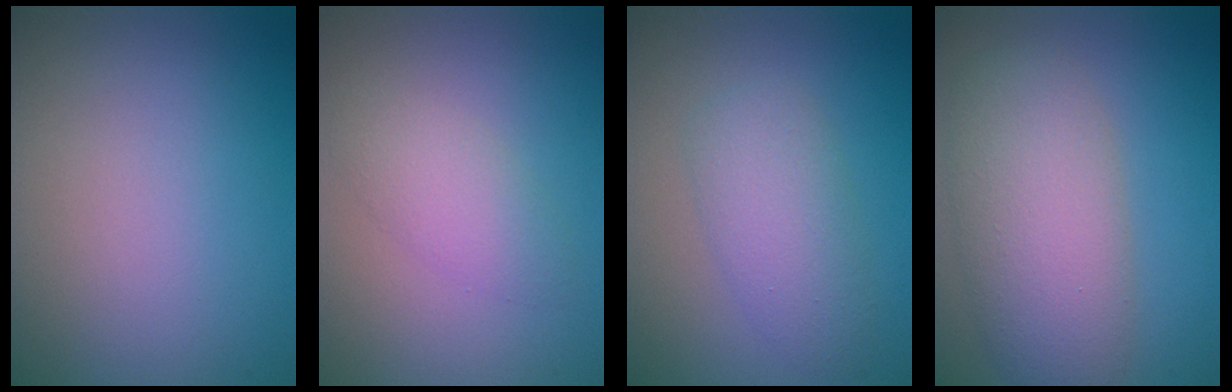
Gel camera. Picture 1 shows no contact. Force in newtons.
{"total": 2.4, "press": 2.4, "slide": 0.2}
{"total": 3.7, "press": 3.7, "slide": 0.2}
{"total": 6.4, "press": 6.4, "slide": 0.3}